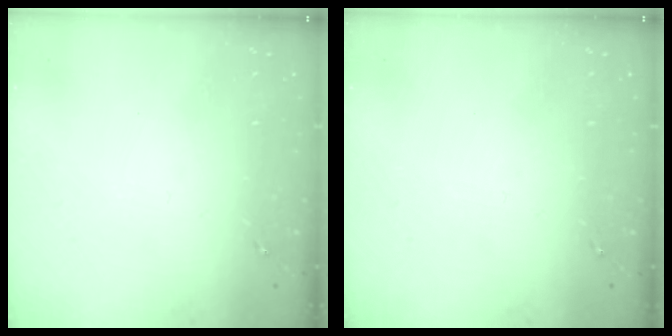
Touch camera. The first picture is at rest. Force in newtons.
{"total": 0.0}